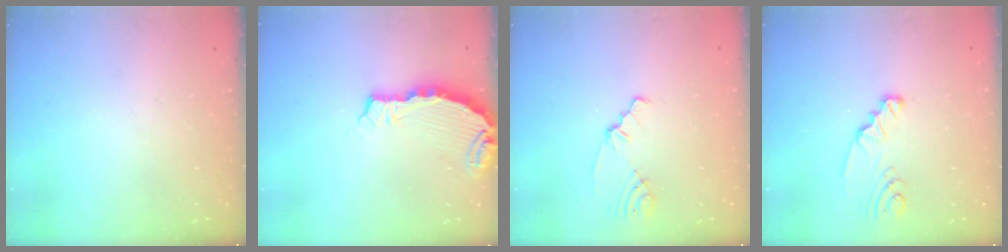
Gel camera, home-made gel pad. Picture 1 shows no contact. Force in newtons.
{"total": 5.0, "press": 5.0, "slide": 0.6}
{"total": 2.1, "press": 2.1, "slide": 0.3}
{"total": 2.4, "press": 2.4, "slide": 0.2}